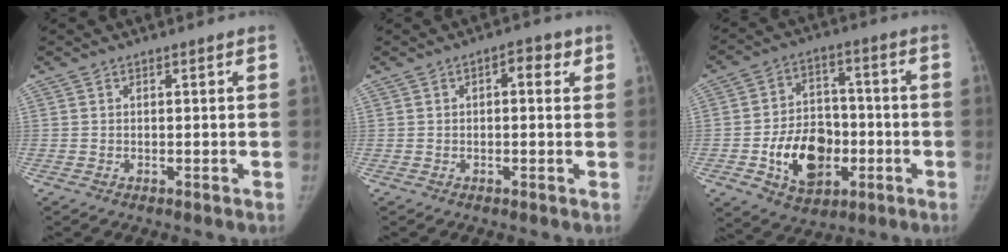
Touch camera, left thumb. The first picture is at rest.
{"total": 3.4, "force": [1.1, 1.8, 2.7], "torque": [-0.016, 0.006, 0.008]}
{"total": 13.8, "force": [-4.4, 10.0, 8.5], "torque": [-0.092, 0.024, -0.067]}